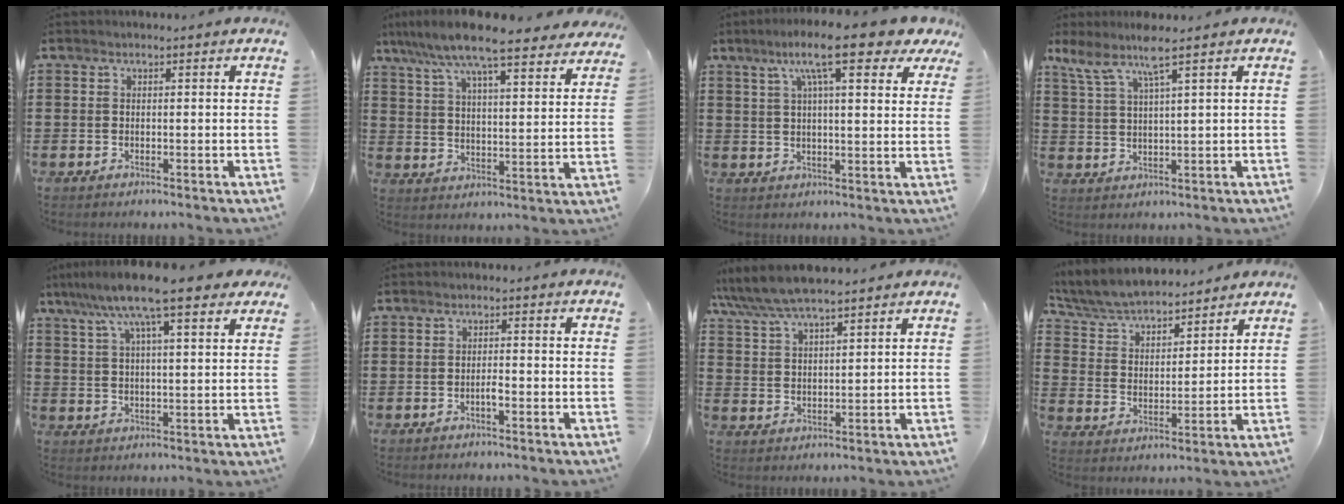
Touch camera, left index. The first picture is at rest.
{"total": 9.6, "force": [8.3, 0.4, 4.8], "torque": [-0.124, -0.041, 0.141]}
{"total": 11.4, "force": [7.1, 2.0, 8.7], "torque": [-0.164, -0.010, 0.117]}
{"total": 6.1, "force": [4.0, 0.4, 4.5], "torque": [-0.103, -0.007, 0.068]}
{"total": 11.4, "force": [8.3, 1.9, 7.5], "torque": [-0.162, -0.014, 0.142]}
{"total": 1.5, "force": [-0.8, 0.3, 1.2], "torque": [-0.025, 0.002, -0.014]}
{"total": 6.1, "force": [5.6, 1.1, 2.3], "torque": [-0.063, -0.017, 0.100]}
{"total": 6.6, "force": [6.3, 1.1, 1.6], "torque": [-0.060, -0.031, 0.110]}